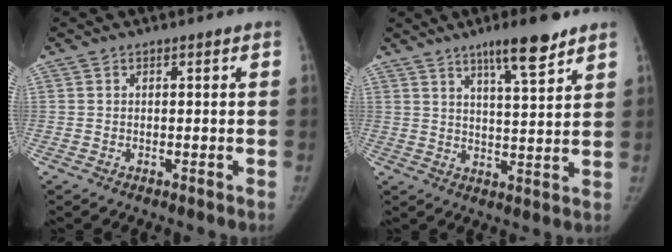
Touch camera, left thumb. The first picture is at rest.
{"total": 9.0, "force": [6.2, 1.3, 6.4], "torque": [-0.092, -0.038, 0.099]}